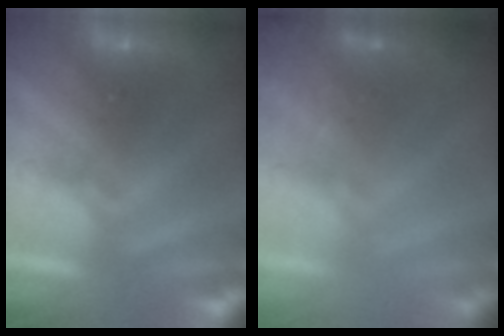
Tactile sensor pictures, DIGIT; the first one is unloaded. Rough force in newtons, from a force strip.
{"total": 1.6}